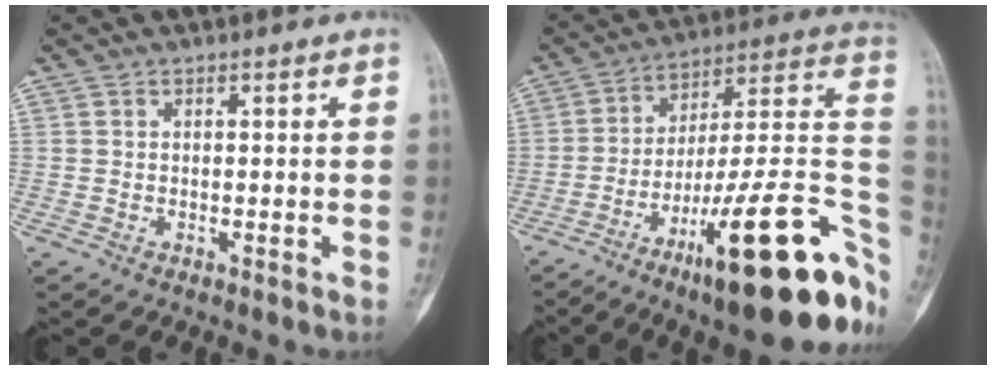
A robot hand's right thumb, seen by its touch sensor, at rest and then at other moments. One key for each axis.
{"total": 28.9, "fx": -12.3, "fy": 7.1, "fz": 25.2, "tx": -0.285, "ty": 0.066, "tz": -0.182}